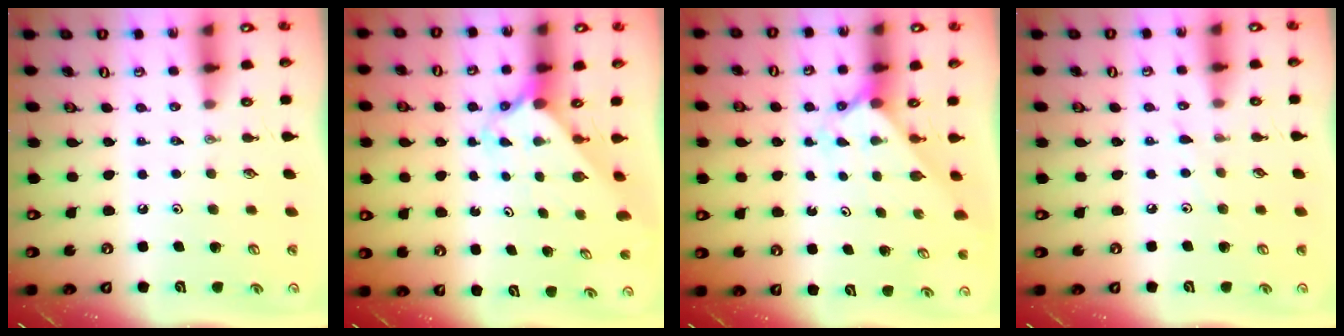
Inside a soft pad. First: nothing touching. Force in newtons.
{"total": 2.2, "press": 2.2, "slide": 0.2}
{"total": 2.0, "press": 2.0, "slide": 0.2}
{"total": 3.0, "press": 3.0, "slide": 0.5}